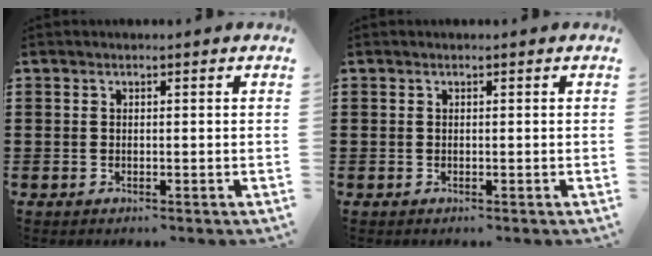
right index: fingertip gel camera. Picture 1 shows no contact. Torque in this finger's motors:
{"motor_torque": [-0.10, 0.09, 0.00, -0.01]}